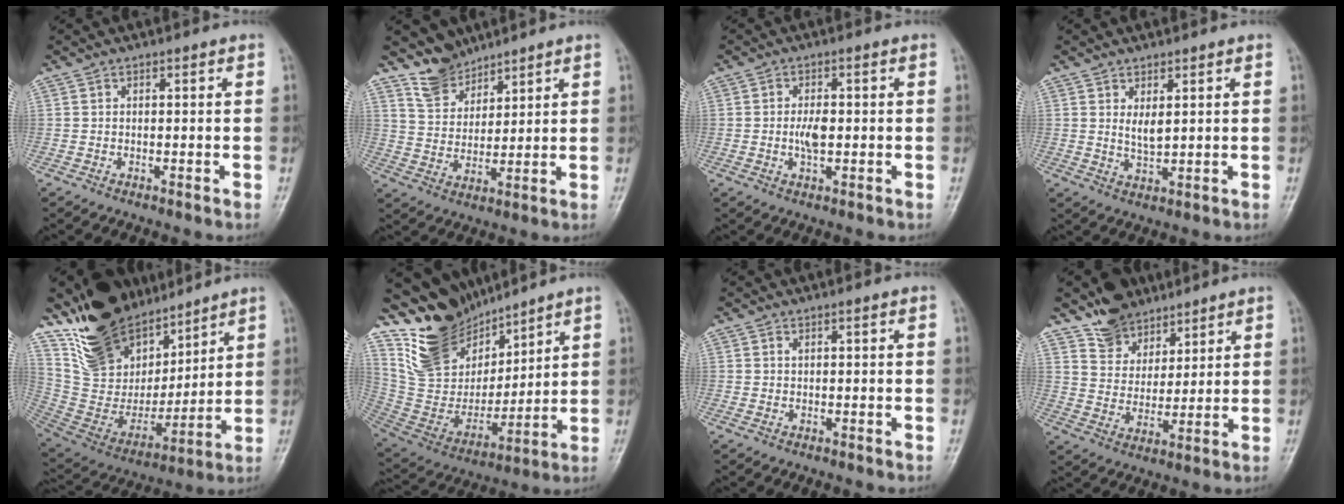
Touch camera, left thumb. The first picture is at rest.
{"total": 6.5, "force": [5.7, 3.0, 0.6], "torque": [0.009, -0.050, 0.124]}
{"total": 4.4, "force": [-0.3, 2.1, 3.9], "torque": [-0.072, 0.003, -0.006]}
{"total": 3.6, "force": [1.2, 1.6, 3.0], "torque": [-0.049, -0.015, 0.027]}
{"total": 23.2, "force": [15.9, 12.9, 10.8], "torque": [-0.145, -0.074, 0.294]}
{"total": 17.3, "force": [13.7, 9.1, 5.6], "torque": [-0.060, -0.078, 0.274]}
{"total": 1.2, "force": [0.2, 0.5, 1.1], "torque": [-0.028, 0.010, 0.006]}
{"total": 9.6, "force": [7.2, 5.9, 2.4], "torque": [-0.009, -0.043, 0.136]}